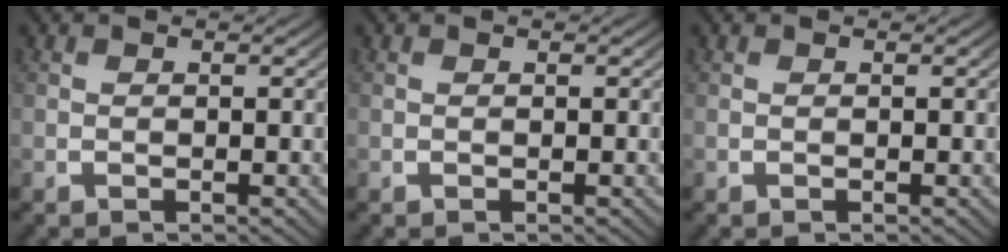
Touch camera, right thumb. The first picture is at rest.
{"total": 0.0}
{"total": 0.0}